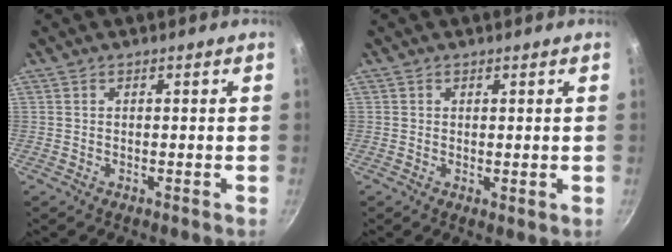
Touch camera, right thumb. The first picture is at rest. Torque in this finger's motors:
{"motor_torque": [-0.89, 0.15, -0.39, -0.08, -0.01]}